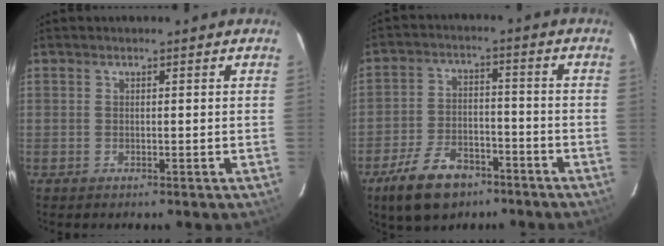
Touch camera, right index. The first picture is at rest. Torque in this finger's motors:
{"motor_torque": [0.16, -0.10, -0.15, -0.13]}